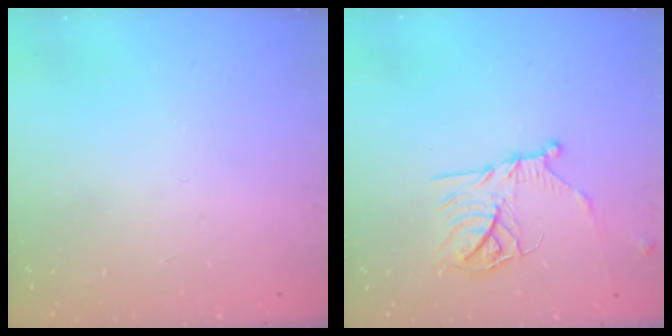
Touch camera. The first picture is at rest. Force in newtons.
{"total": 13.2, "press": 13.2, "slide": 0.8}